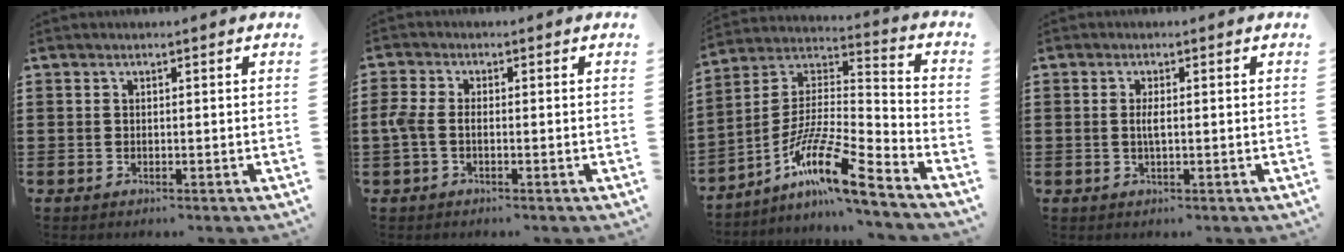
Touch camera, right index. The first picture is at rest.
{"total": 2.7, "force": [-0.8, 1.3, 2.2], "torque": [-0.070, -0.008, -0.024]}
{"total": 13.7, "force": [-9.4, 1.6, 9.8], "torque": [-0.194, -0.002, -0.182]}
{"total": 1.9, "force": [0.0, 0.4, 1.8], "torque": [-0.034, -0.002, -0.001]}